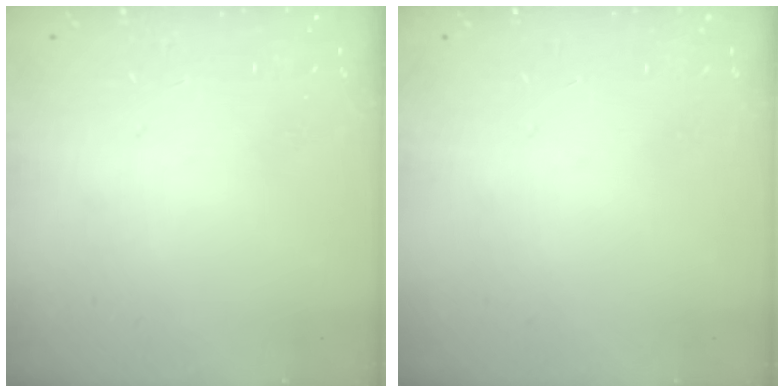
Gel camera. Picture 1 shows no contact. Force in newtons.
{"total": 0.0}